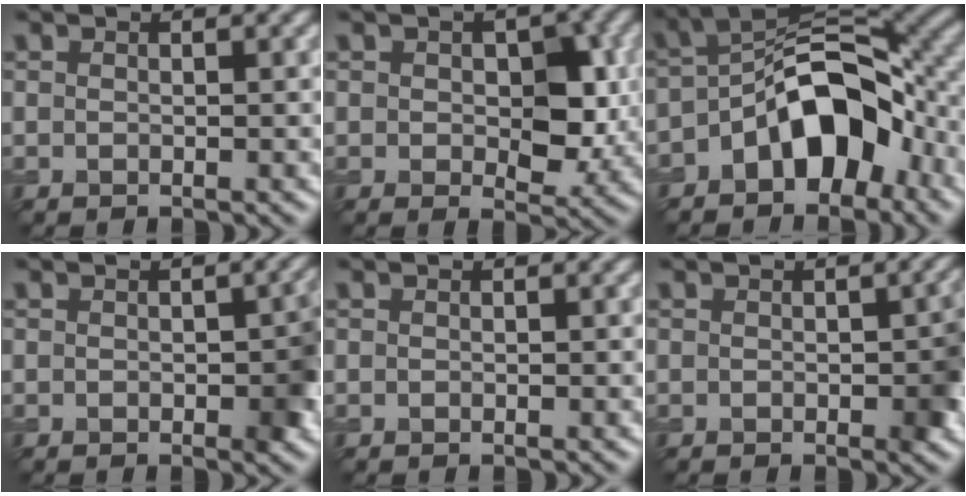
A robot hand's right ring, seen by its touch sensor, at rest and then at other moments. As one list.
[{"total": 5.3, "force": [0.1, 3.1, 4.3], "torque": [-0.060, -0.006, 0.007]}, {"total": 9.3, "force": [-3.8, 4.9, 6.9], "torque": [-0.099, 0.021, -0.081]}, {"total": 3.3, "force": [-0.5, 1.4, 3.0], "torque": [-0.034, -0.001, -0.006]}, {"total": 0.0}, {"total": 2.9, "force": [-0.5, 1.1, 2.6], "torque": [-0.030, -0.002, -0.005]}]